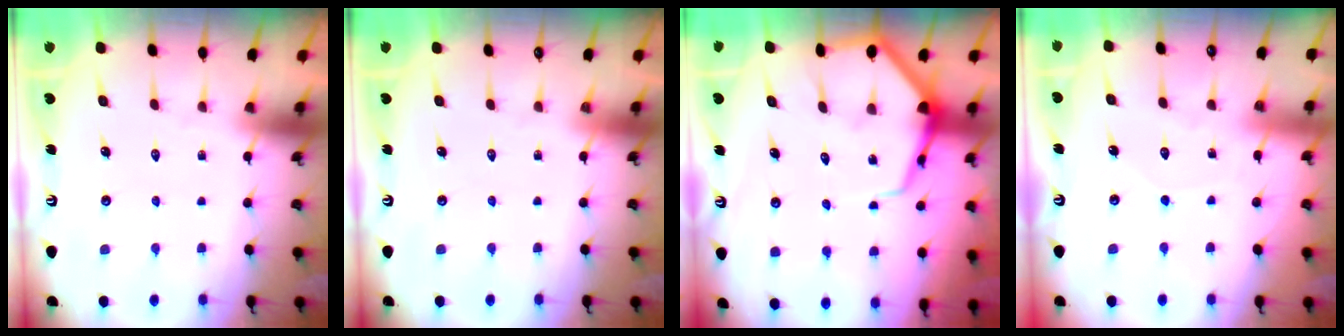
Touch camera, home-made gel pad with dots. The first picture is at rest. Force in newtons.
{"total": 0.0}
{"total": 8.1, "press": 8.1, "slide": 0.8}
{"total": 3.3, "press": 3.3, "slide": 0.4}